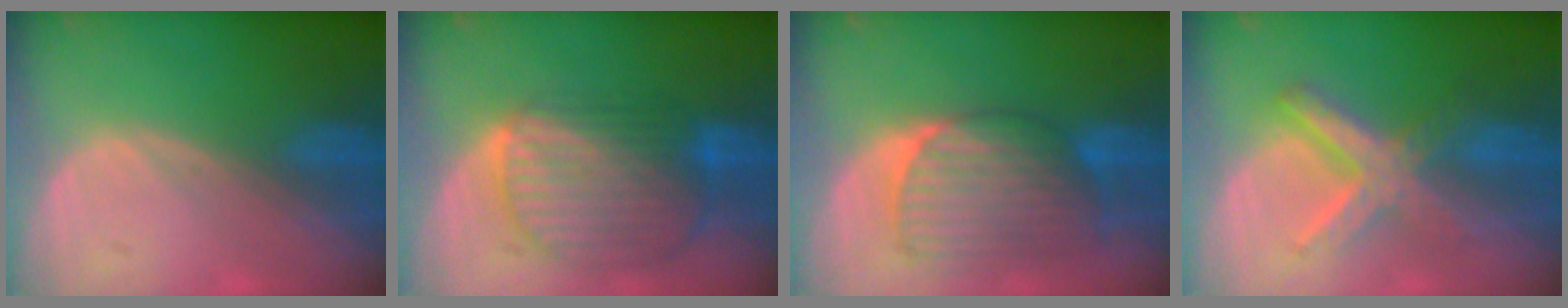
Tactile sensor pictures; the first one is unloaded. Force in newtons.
{"total": 10.4, "press": 8.8, "slide": 5.5}
{"total": 8.9, "press": 8.3, "slide": 3.1}
{"total": 7.2, "press": 7.2, "slide": 0.4}